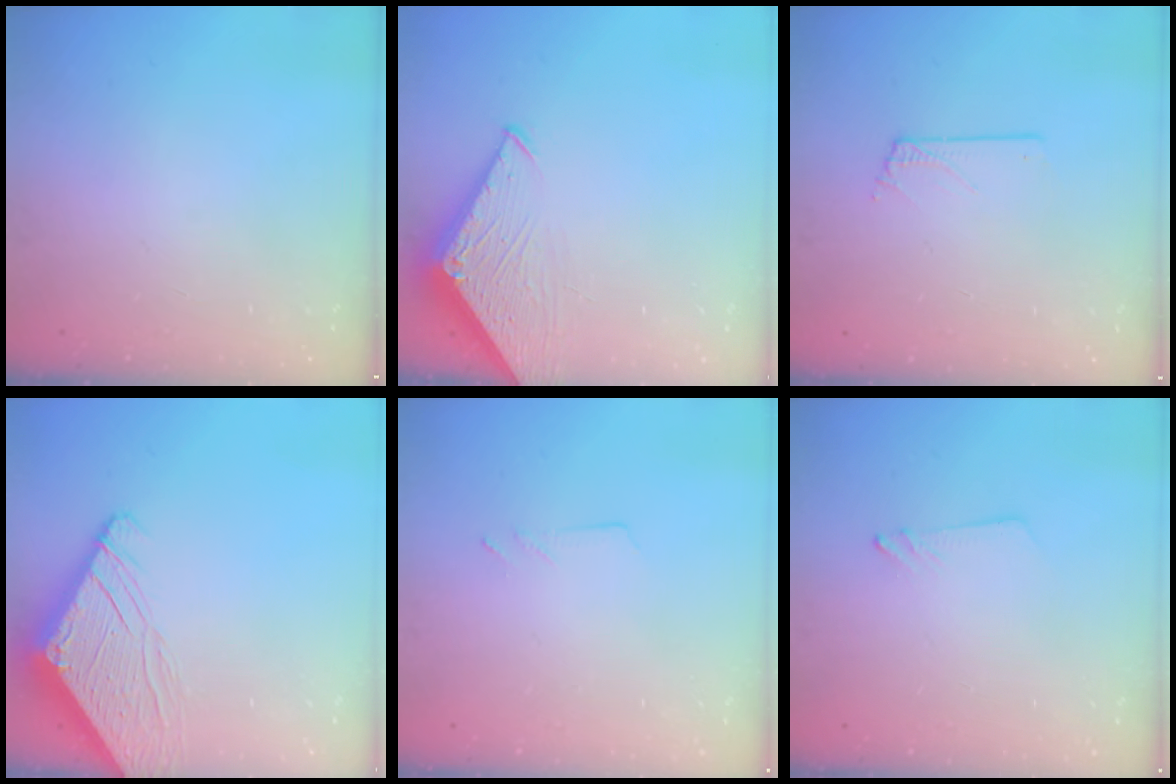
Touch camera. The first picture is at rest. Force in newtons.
{"total": 4.6, "press": 4.6, "slide": 0.5}
{"total": 0.5, "press": 0.5, "slide": 0.0}
{"total": 11.1, "press": 11.0, "slide": 1.1}
{"total": 2.2, "press": 2.2, "slide": 0.2}
{"total": 1.3, "press": 1.3, "slide": 0.1}